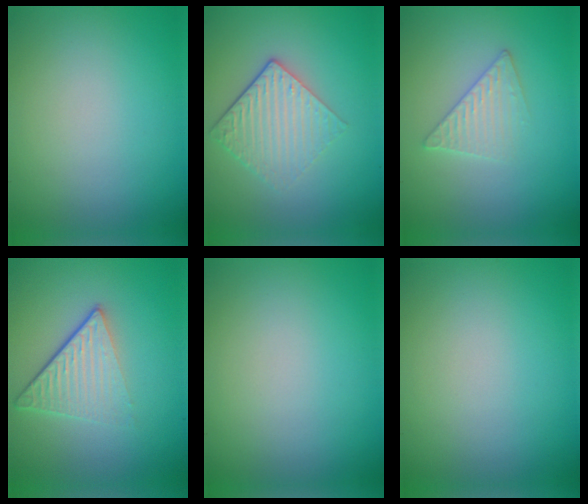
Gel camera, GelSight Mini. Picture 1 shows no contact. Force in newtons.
{"total": 3.8, "press": 2.8, "slide": 2.6}
{"total": 2.4, "press": 2.3, "slide": 0.2}
{"total": 4.7, "press": 3.0, "slide": 3.6}
{"total": 0.0}
{"total": 0.0}